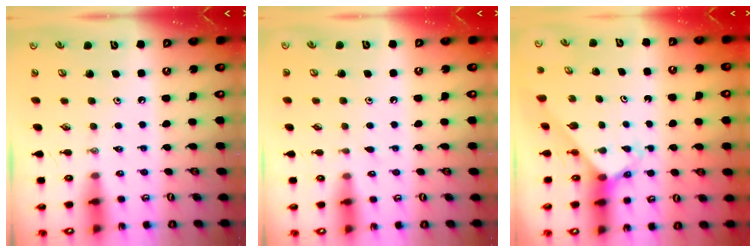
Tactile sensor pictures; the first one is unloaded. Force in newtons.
{"total": 4.9, "press": 4.9, "slide": 0.4}
{"total": 2.7, "press": 2.7, "slide": 0.1}